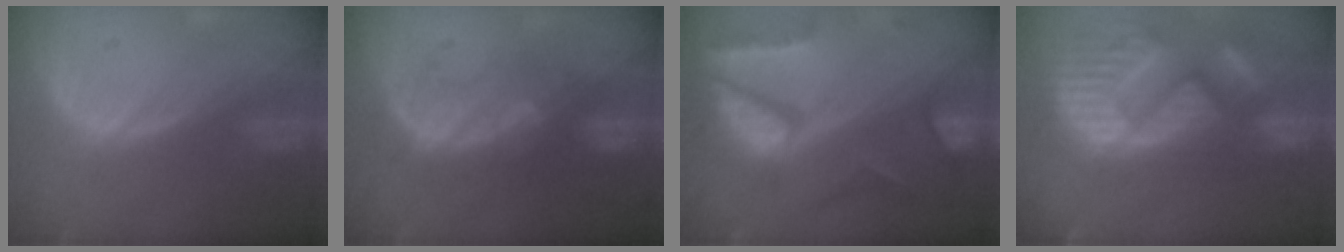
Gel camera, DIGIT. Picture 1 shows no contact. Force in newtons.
{"total": 8.0, "press": 7.8, "slide": 1.9}
{"total": 10.5, "press": 8.7, "slide": 6.0}
{"total": 15.4, "press": 12.6, "slide": 8.8}